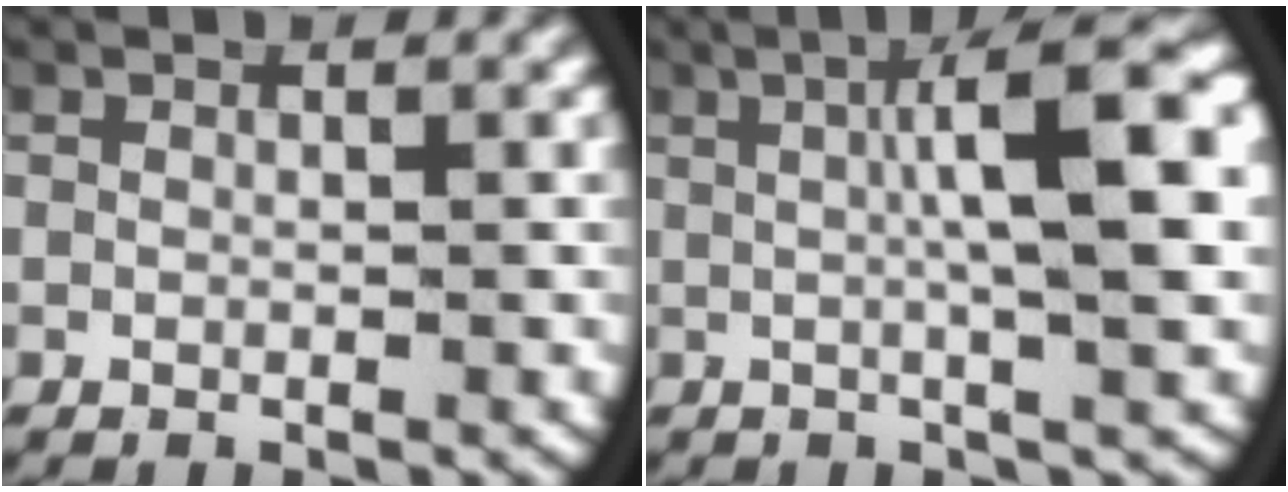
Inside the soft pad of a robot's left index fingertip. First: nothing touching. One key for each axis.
{"total": 8.3, "fx": 2.0, "fy": 2.0, "fz": 7.8, "tx": -0.120, "ty": 0.020, "tz": 0.025}